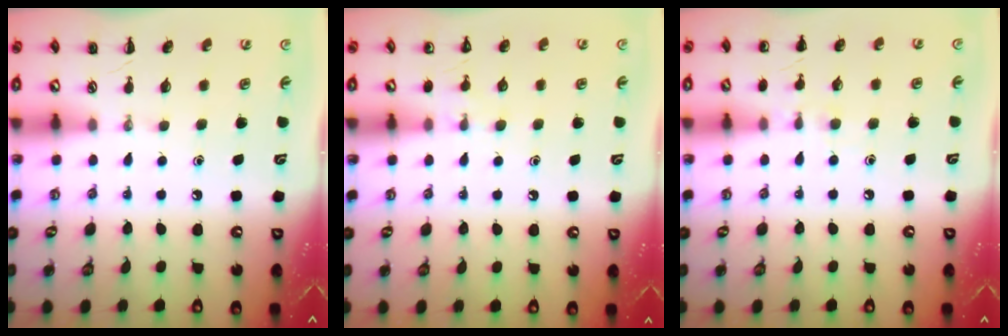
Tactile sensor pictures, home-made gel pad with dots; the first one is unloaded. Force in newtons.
{"total": 6.0, "press": 5.8, "slide": 1.7}
{"total": 6.7, "press": 6.4, "slide": 2.0}